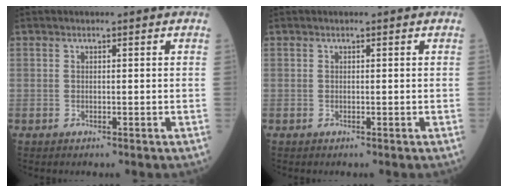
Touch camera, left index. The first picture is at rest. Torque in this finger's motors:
{"motor_torque": [0.01, -0.01, 0.00, 0.00]}